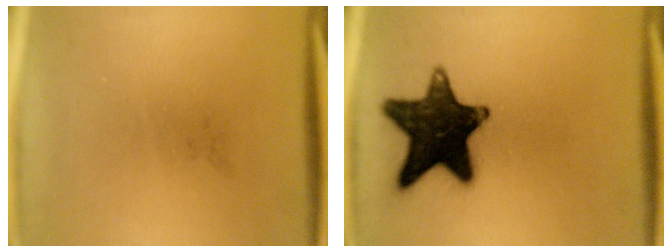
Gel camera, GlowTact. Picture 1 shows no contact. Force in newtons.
{"total": 16.8}